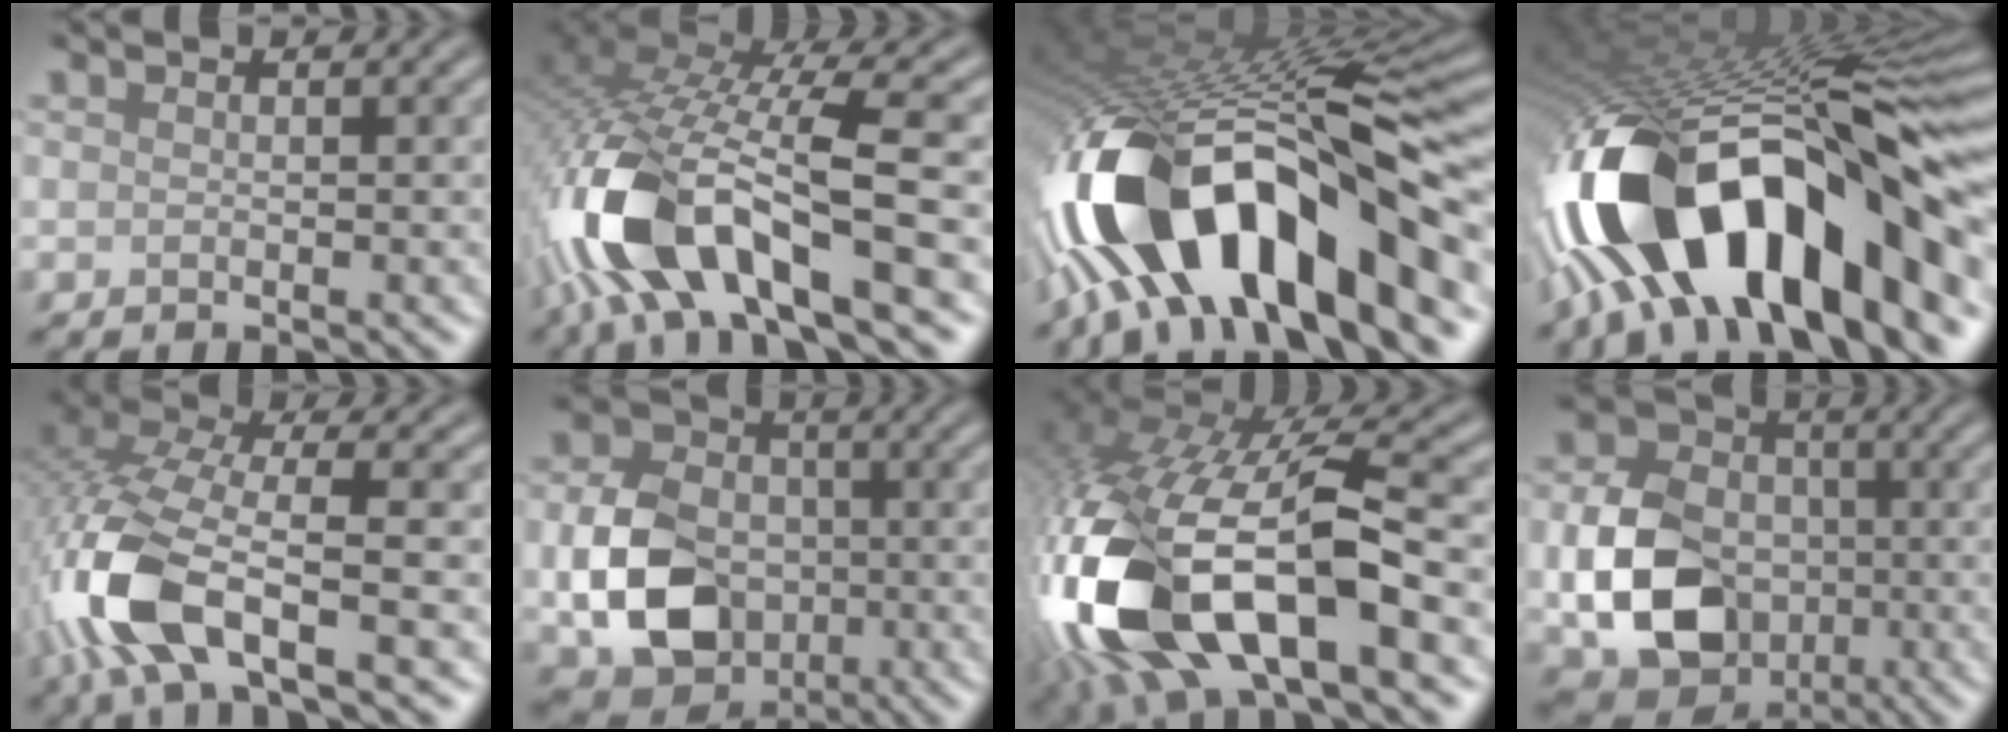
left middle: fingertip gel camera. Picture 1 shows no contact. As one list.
[{"total": 13.5, "force": [-4.3, 5.5, 11.5], "torque": [-0.243, -0.008, -0.071]}, {"total": 16.2, "force": [-7.3, 6.3, 13.0], "torque": [-0.222, 0.017, -0.121]}, {"total": 17.8, "force": [-7.2, 7.4, 14.5], "torque": [-0.233, 0.022, -0.131]}, {"total": 10.5, "force": [-4.0, 4.2, 8.7], "torque": [-0.208, -0.001, -0.087]}, {"total": 8.9, "force": [-1.9, 6.9, 5.3], "torque": [-0.116, -0.010, -0.036]}, {"total": 16.8, "force": [-5.5, 7.4, 14.1], "torque": [-0.319, -0.037, -0.082]}, {"total": 9.9, "force": [-2.3, 7.8, 5.7], "torque": [-0.126, -0.015, -0.042]}]